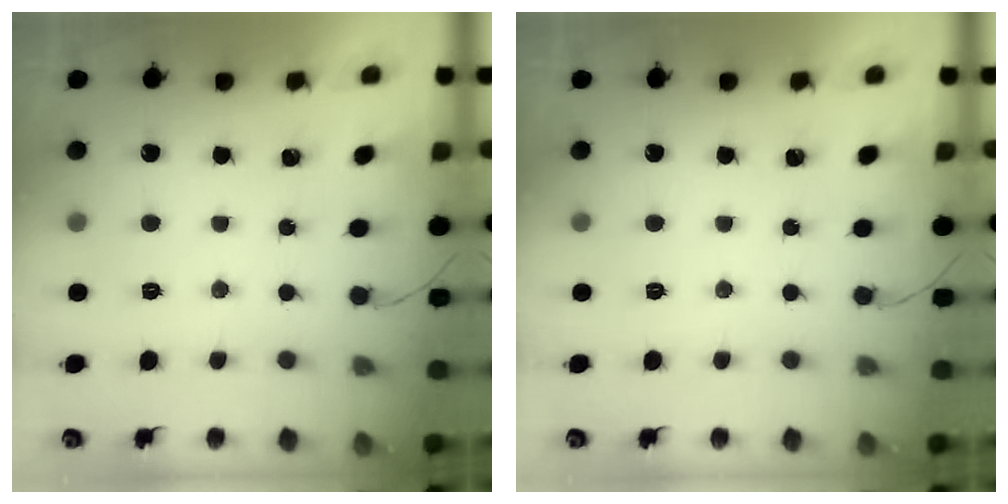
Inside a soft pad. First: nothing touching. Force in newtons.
{"total": 0.0}